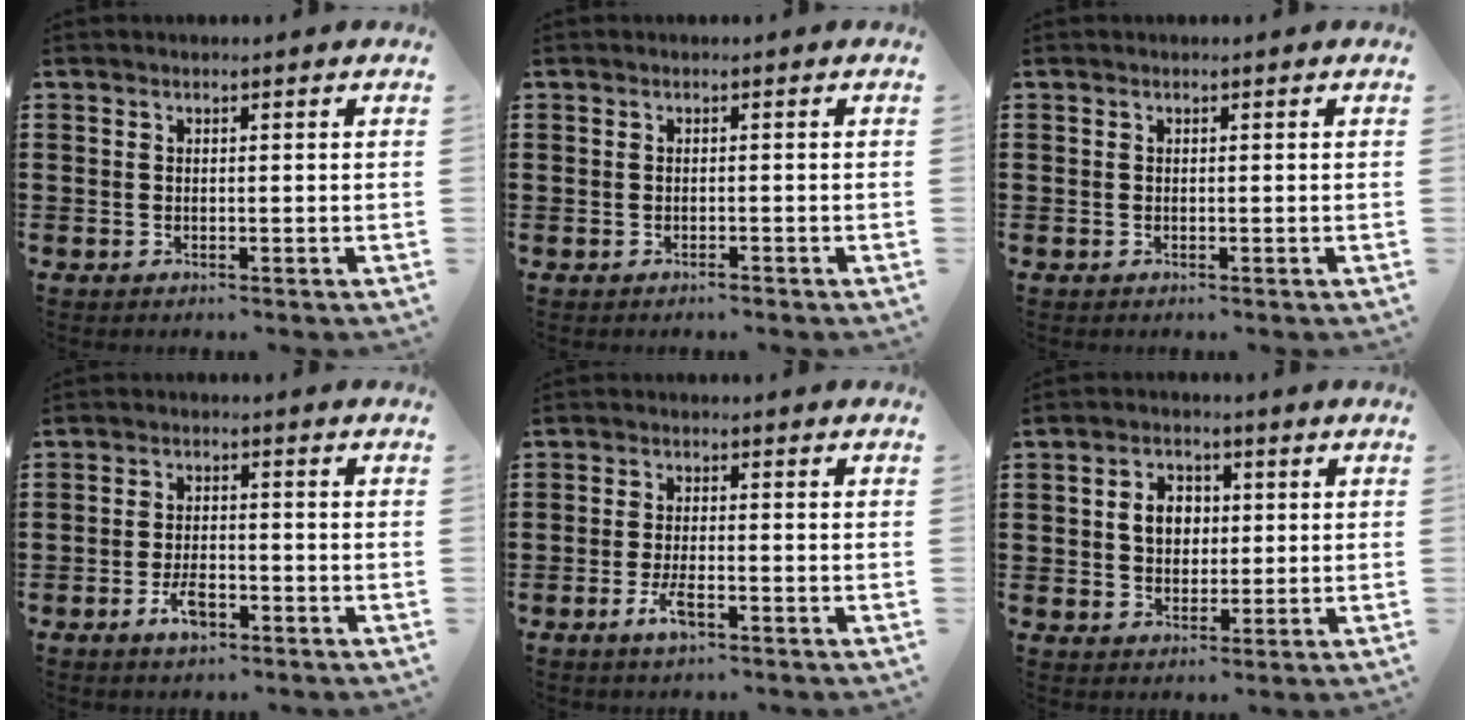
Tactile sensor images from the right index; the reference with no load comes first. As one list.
[{"total": 0.6, "force": [-0.6, 0.1, 0.0], "torque": [-0.002, 0.000, -0.014]}, {"total": 0.0}, {"total": 4.3, "force": [-2.1, 1.9, 3.3], "torque": [-0.068, 0.002, -0.042]}, {"total": 3.7, "force": [-1.8, 1.1, 3.1], "torque": [-0.070, -0.006, -0.038]}, {"total": 4.7, "force": [0.5, 3.7, 2.9], "torque": [-0.060, 0.011, 0.003]}]